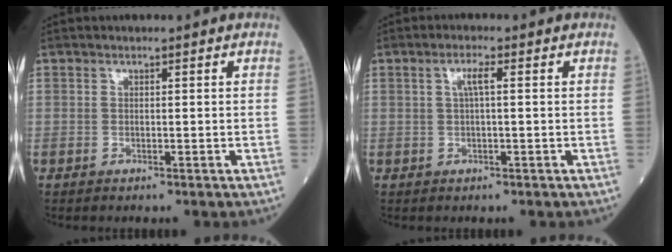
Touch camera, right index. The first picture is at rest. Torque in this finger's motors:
{"motor_torque": [0.31, 0.12, 0.21, 0.05]}